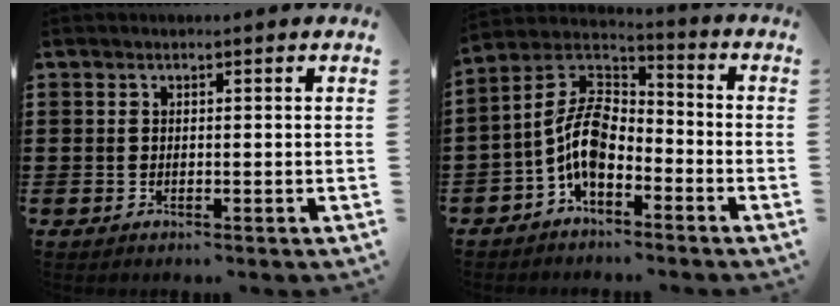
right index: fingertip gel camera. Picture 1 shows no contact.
{"total": 8.9, "force": [-3.2, 4.7, 6.8], "torque": [-0.175, -0.007, -0.073]}